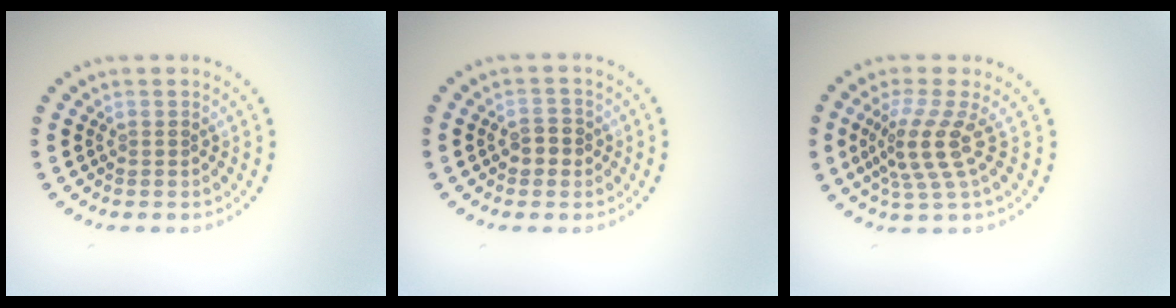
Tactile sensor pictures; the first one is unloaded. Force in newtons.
{"total": 1.9, "press": 1.9, "slide": 0.2}
{"total": 3.9, "press": 2.8, "slide": 2.6}